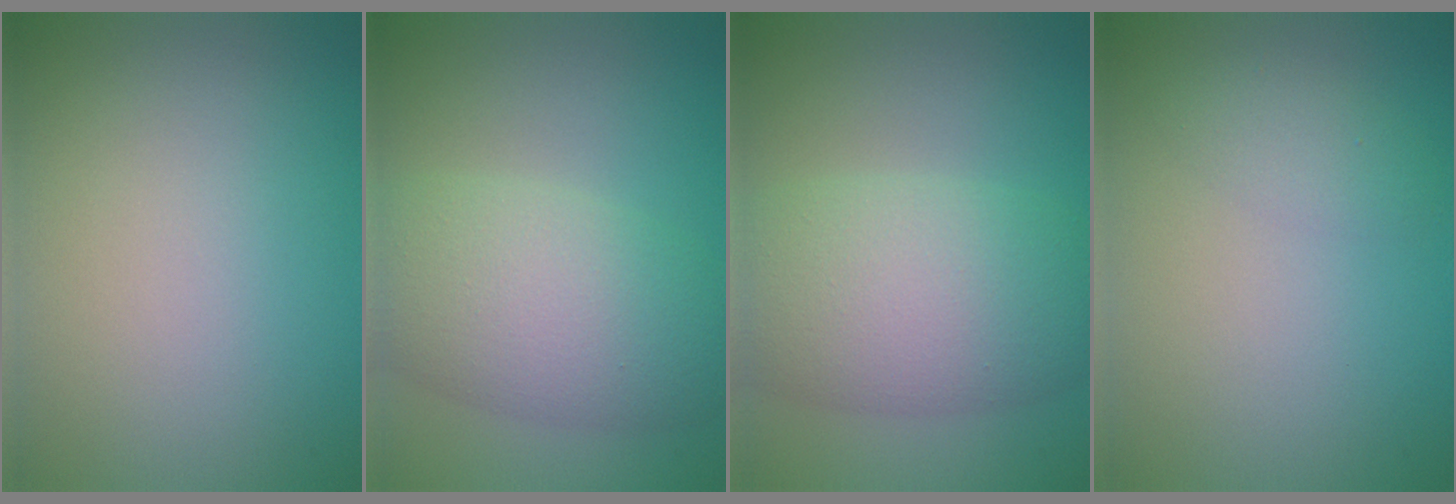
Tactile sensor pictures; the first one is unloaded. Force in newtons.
{"total": 7.5, "press": 7.5, "slide": 0.2}
{"total": 8.1, "press": 8.1, "slide": 0.3}
{"total": 1.5, "press": 1.5, "slide": 0.1}